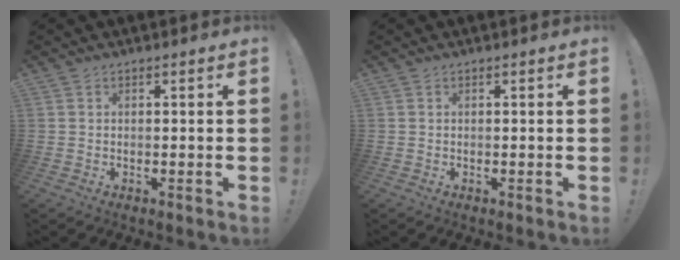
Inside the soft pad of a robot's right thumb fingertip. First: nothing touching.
{"total": 0.0}